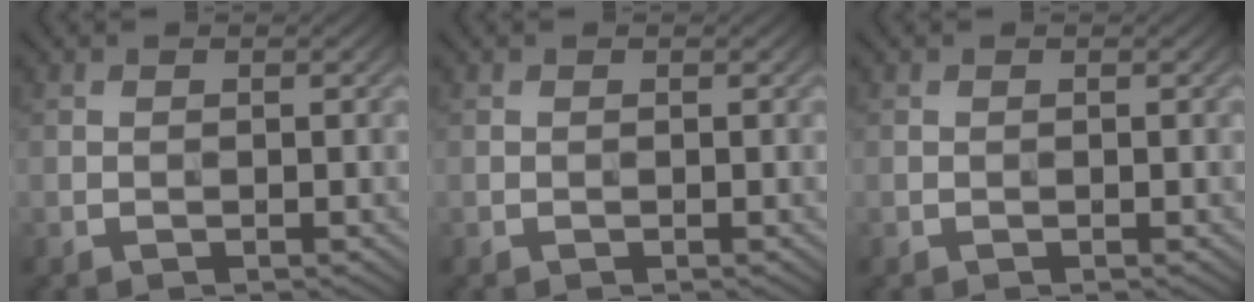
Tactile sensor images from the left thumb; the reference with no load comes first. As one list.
[{"total": 0.0}, {"total": 0.0}]